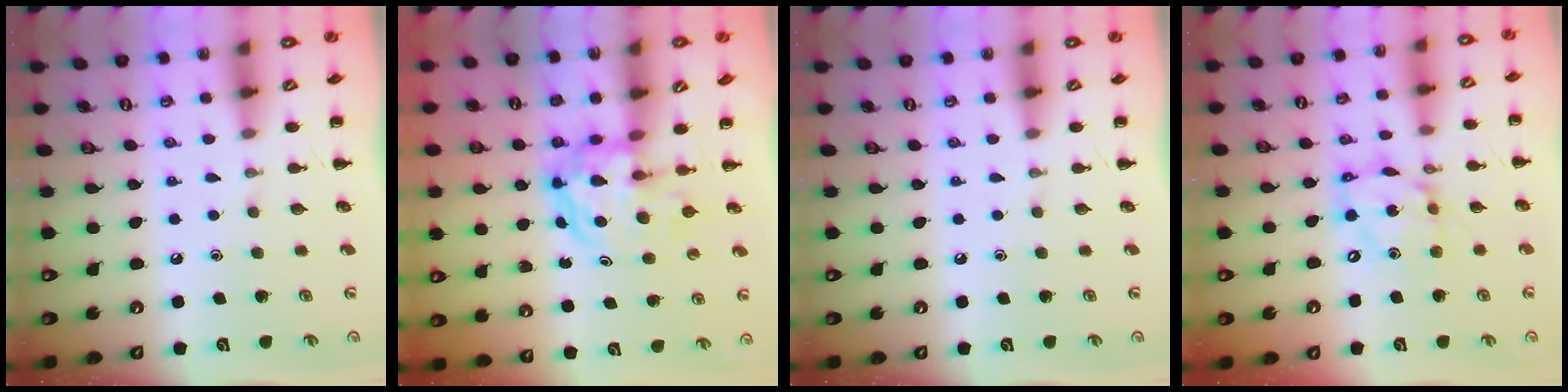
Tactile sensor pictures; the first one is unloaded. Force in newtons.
{"total": 4.9, "press": 4.8, "slide": 1.1}
{"total": 0.0}
{"total": 12.0, "press": 11.6, "slide": 3.0}